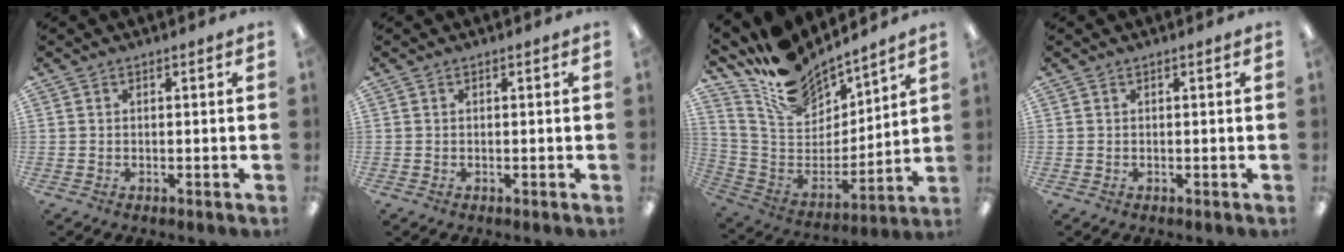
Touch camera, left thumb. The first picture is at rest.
{"total": 0.0}
{"total": 16.0, "force": [14.5, 5.6, 3.9], "torque": [-0.117, -0.118, 0.268]}
{"total": 0.0}